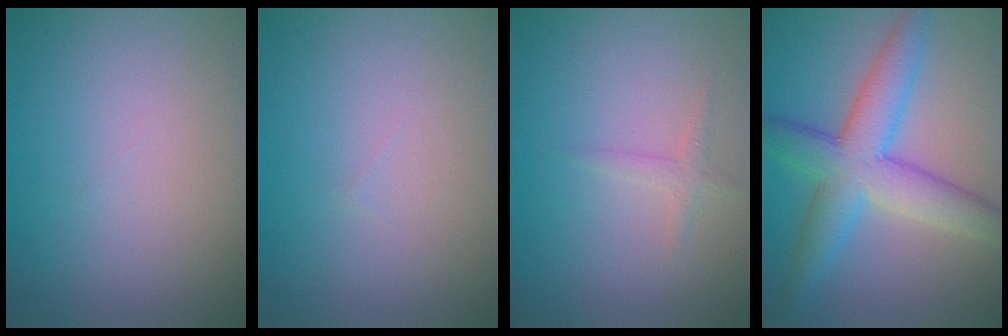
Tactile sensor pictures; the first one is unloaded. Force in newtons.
{"total": 0.0}
{"total": 1.1, "press": 1.1, "slide": 0.1}
{"total": 7.1, "press": 7.1, "slide": 0.2}